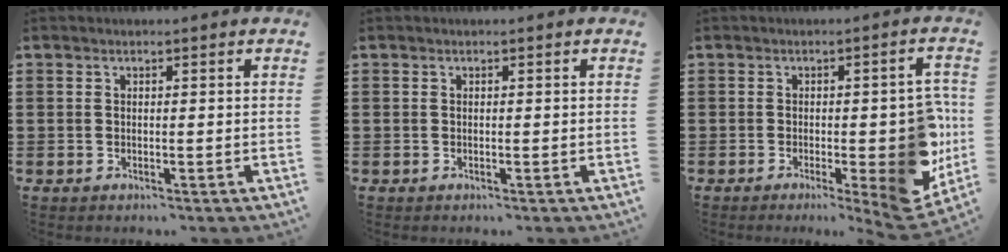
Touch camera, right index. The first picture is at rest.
{"total": 0.0}
{"total": 9.6, "force": [-1.7, 2.6, 9.1], "torque": [-0.107, -0.023, -0.024]}